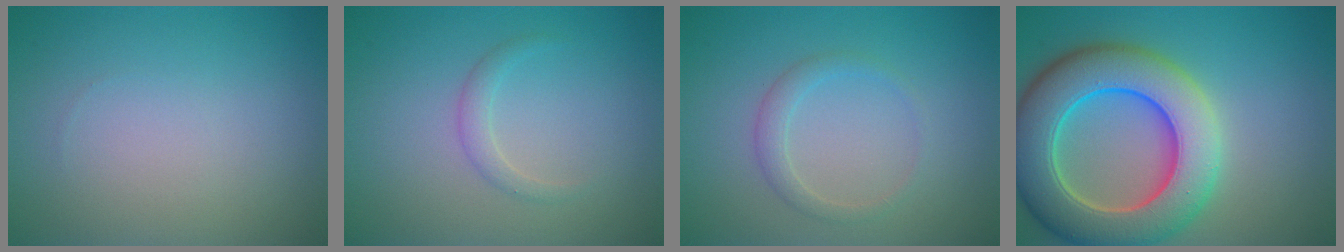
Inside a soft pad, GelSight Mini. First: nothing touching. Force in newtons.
{"total": 1.2, "press": 1.2, "slide": 0.0}
{"total": 1.6, "press": 1.6, "slide": 0.1}
{"total": 10.9, "press": 10.9, "slide": 0.4}